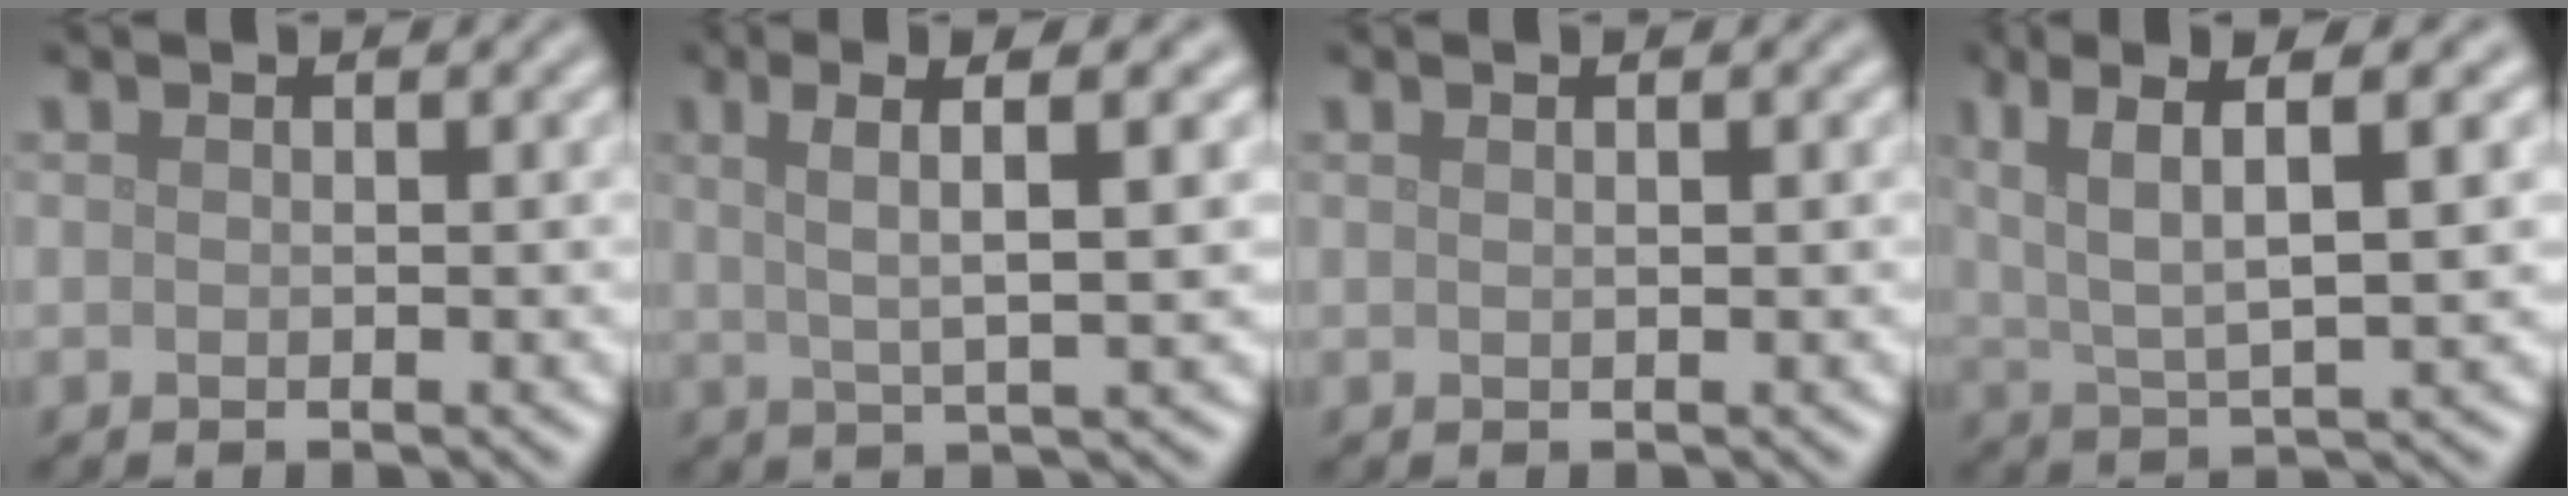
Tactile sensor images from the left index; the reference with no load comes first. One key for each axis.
{"total": 5.6, "fx": 2.4, "fy": 1.0, "fz": 4.9, "tx": -0.079, "ty": 0.012, "tz": 0.039}
{"total": 1.1, "fx": 0.6, "fy": 0.5, "fz": 0.8, "tx": -0.003, "ty": -0.003, "tz": -0.001}
{"total": 7.5, "fx": 3.3, "fy": 1.8, "fz": 6.5, "tx": -0.118, "ty": 0.012, "tz": 0.063}